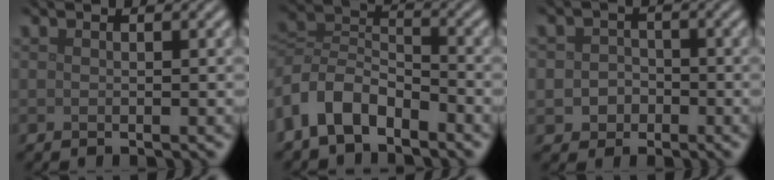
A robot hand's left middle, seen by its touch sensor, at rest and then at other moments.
{"total": 6.2, "force": [-3.4, 3.6, 3.6], "torque": [-0.071, 0.003, -0.079]}
{"total": 2.5, "force": [-0.6, 2.3, 0.9], "torque": [0.006, 0.000, -0.020]}